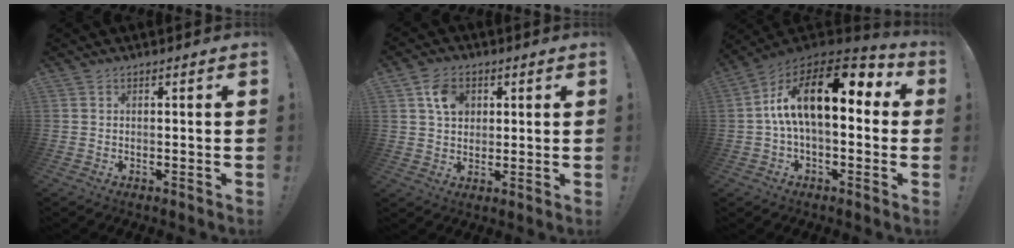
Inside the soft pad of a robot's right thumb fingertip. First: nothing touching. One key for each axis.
{"total": 8.0, "fx": 3.2, "fy": 6.2, "fz": 3.9, "tx": -0.051, "ty": -0.002, "tz": 0.059}
{"total": 19.1, "fx": 4.0, "fy": 8.5, "fz": 16.6, "tx": -0.290, "ty": -0.012, "tz": 0.063}